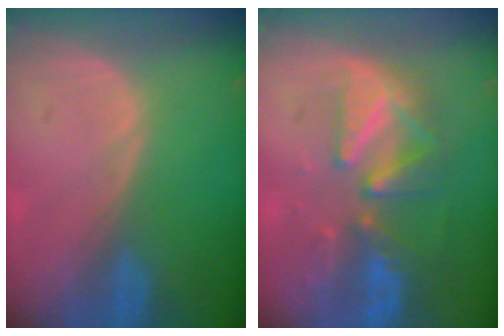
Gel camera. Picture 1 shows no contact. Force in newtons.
{"total": 9.0, "press": 8.4, "slide": 3.3}